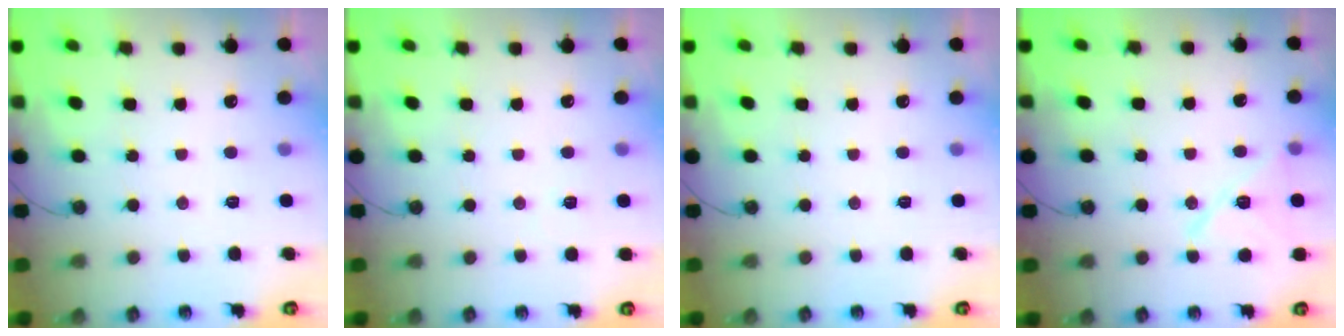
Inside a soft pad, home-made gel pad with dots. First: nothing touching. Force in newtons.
{"total": 2.2, "press": 2.1, "slide": 0.7}
{"total": 0.0}
{"total": 12.7, "press": 12.7, "slide": 0.7}